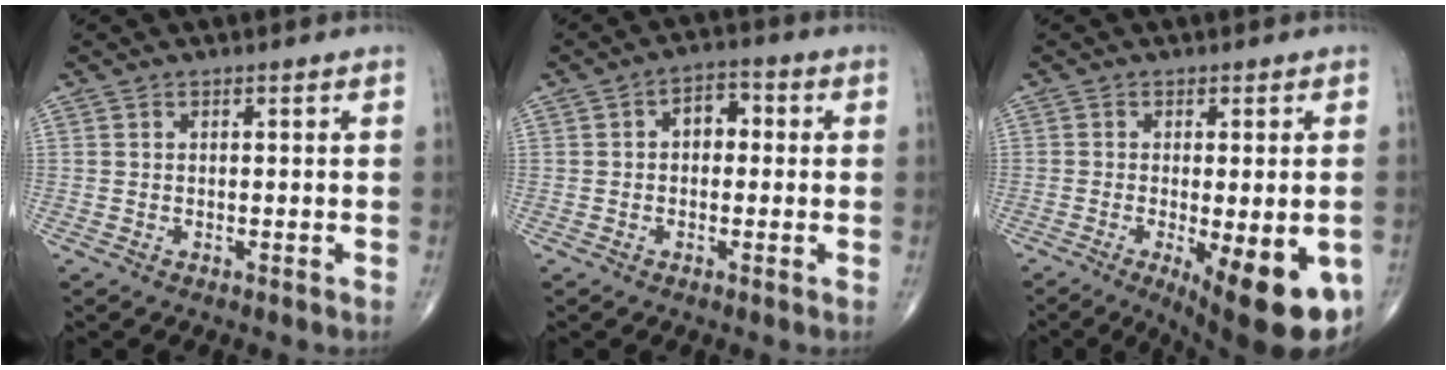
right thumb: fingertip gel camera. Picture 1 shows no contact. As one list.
[{"total": 4.9, "force": [0.4, 3.3, 3.6], "torque": [-0.036, 0.018, -0.003]}, {"total": 16.3, "force": [-6.4, 5.4, 14.0], "torque": [-0.151, -0.016, -0.078]}]